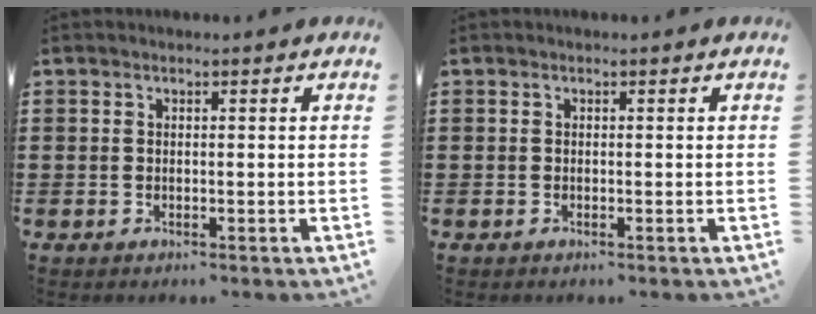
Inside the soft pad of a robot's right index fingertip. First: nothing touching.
{"total": 0.0}